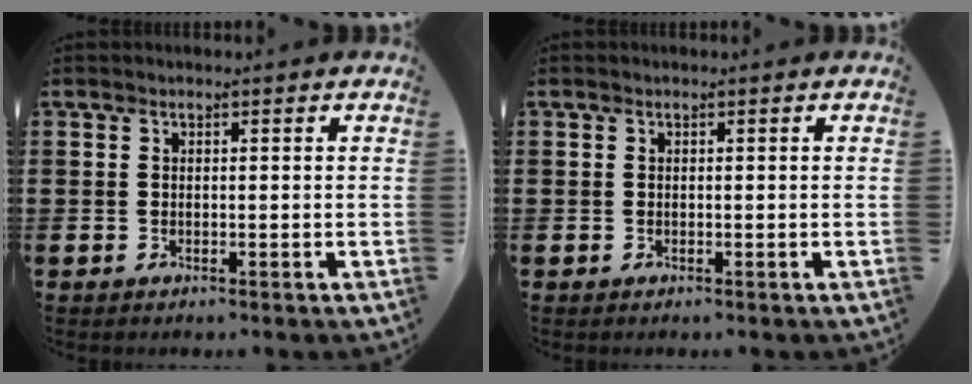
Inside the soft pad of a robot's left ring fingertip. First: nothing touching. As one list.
[{"total": 0.0}]